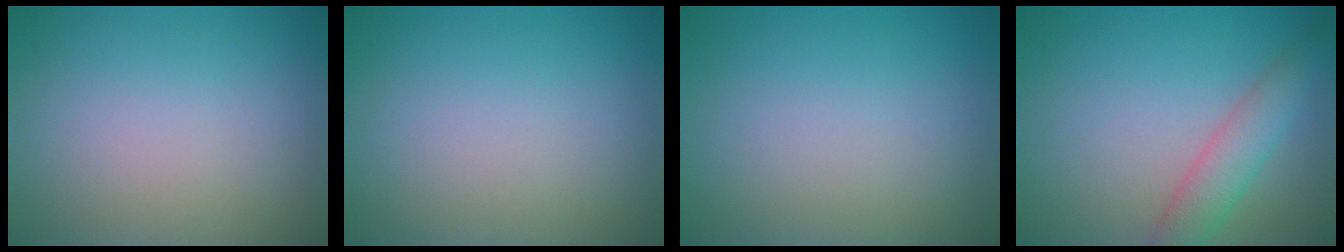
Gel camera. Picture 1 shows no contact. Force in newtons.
{"total": 0.0}
{"total": 0.0}
{"total": 3.4, "press": 3.4, "slide": 0.1}